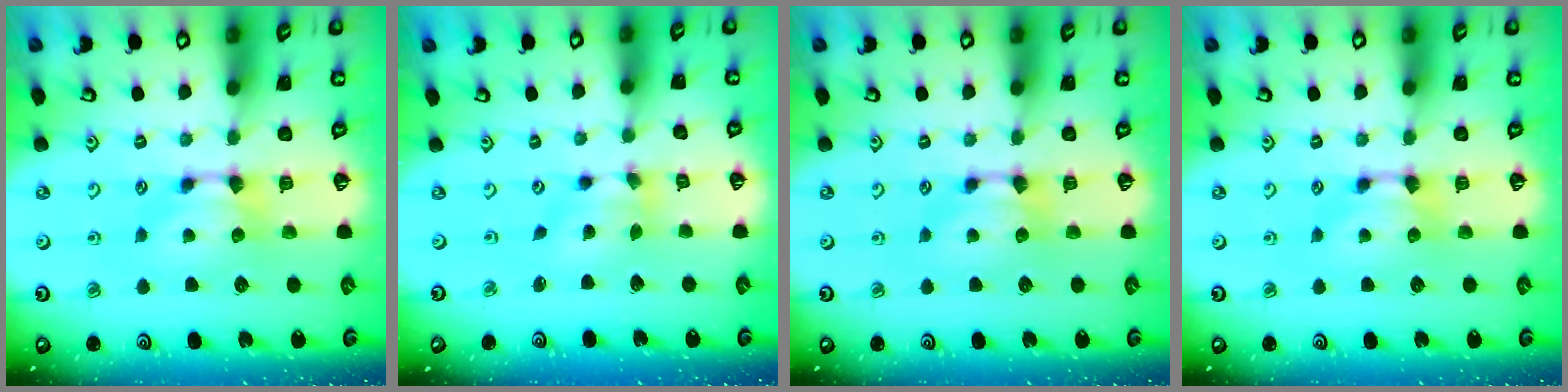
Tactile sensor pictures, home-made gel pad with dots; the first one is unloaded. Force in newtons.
{"total": 3.7, "press": 3.3, "slide": 1.6}
{"total": 0.0}
{"total": 0.0}